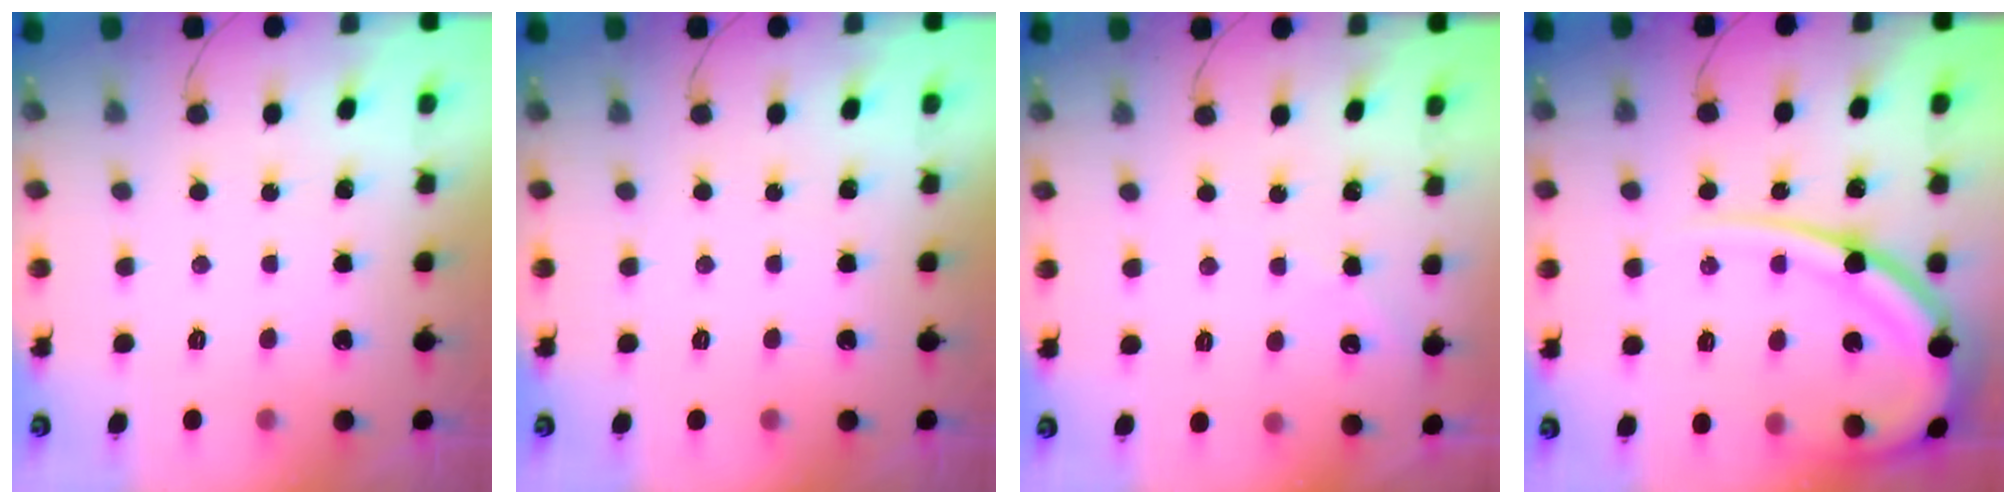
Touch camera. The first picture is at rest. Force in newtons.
{"total": 0.0}
{"total": 2.2, "press": 2.2, "slide": 0.4}
{"total": 17.0, "press": 17.0, "slide": 1.7}